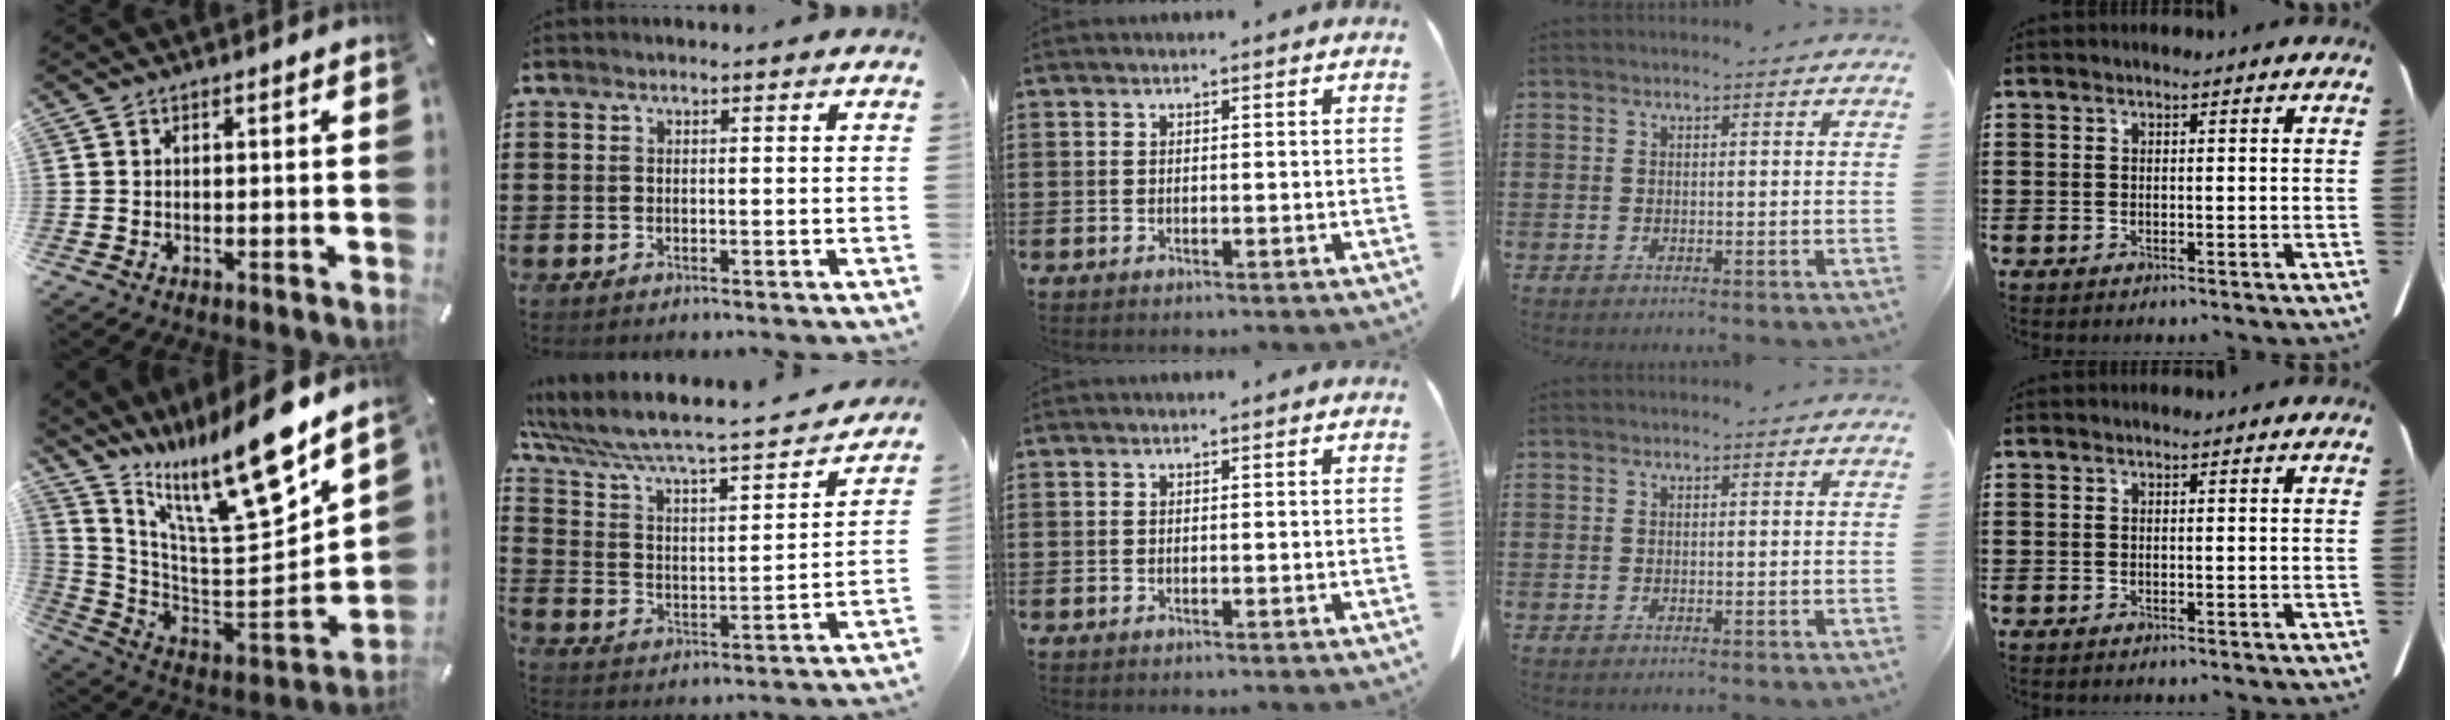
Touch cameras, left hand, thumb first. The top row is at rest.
{"thumb": {"total": 20.6, "force": [15.4, 4.4, 13.0], "torque": [-0.195, -0.138, 0.246]}, "index": {"total": 5.5, "force": [4.9, 1.2, 2.4], "torque": [-0.074, -0.046, 0.074]}}